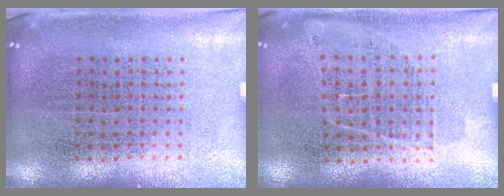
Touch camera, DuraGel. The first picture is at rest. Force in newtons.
{"total": 0.9, "press": 0.7, "slide": 0.5}